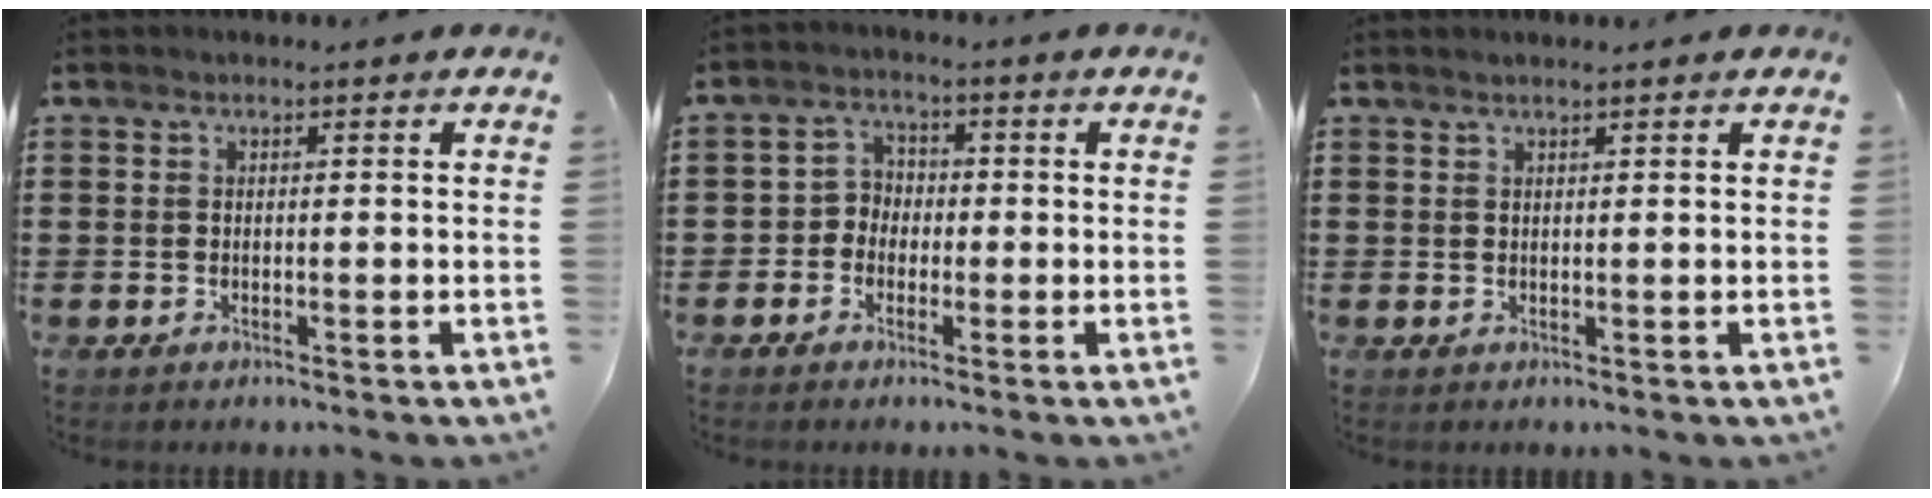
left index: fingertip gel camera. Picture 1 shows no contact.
{"total": 3.3, "force": [-1.3, 3.0, 0.7], "torque": [-0.028, 0.011, -0.033]}
{"total": 0.8, "force": [0.7, -0.1, 0.4], "torque": [-0.008, -0.003, 0.014]}